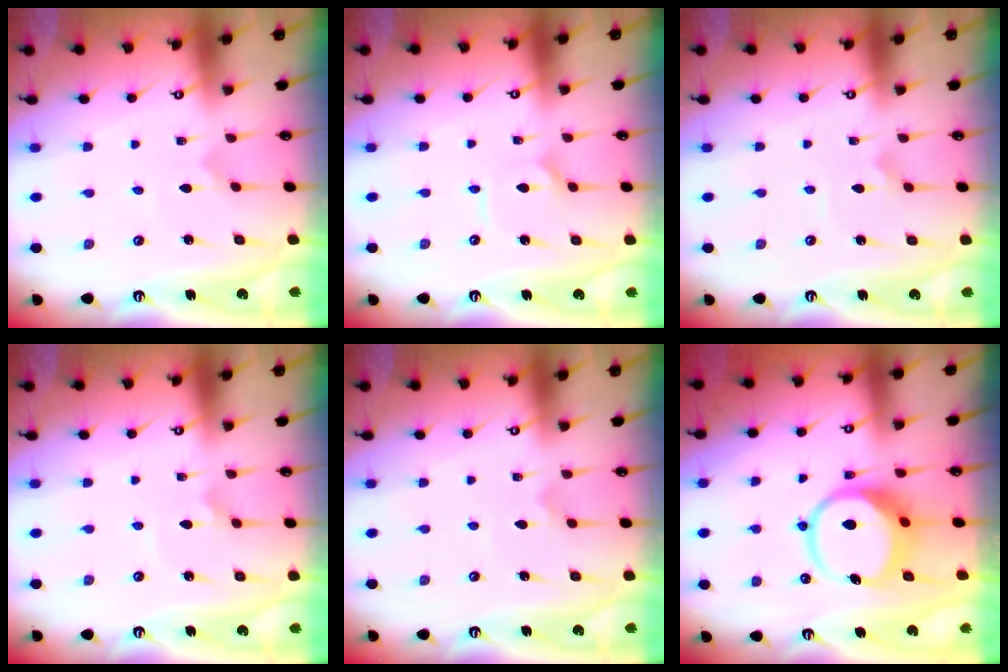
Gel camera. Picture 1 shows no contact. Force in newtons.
{"total": 2.7, "press": 2.7, "slide": 0.4}
{"total": 3.0, "press": 3.0, "slide": 0.1}
{"total": 2.5, "press": 2.5, "slide": 0.2}
{"total": 2.1, "press": 2.1, "slide": 0.6}
{"total": 11.0, "press": 10.9, "slide": 1.5}